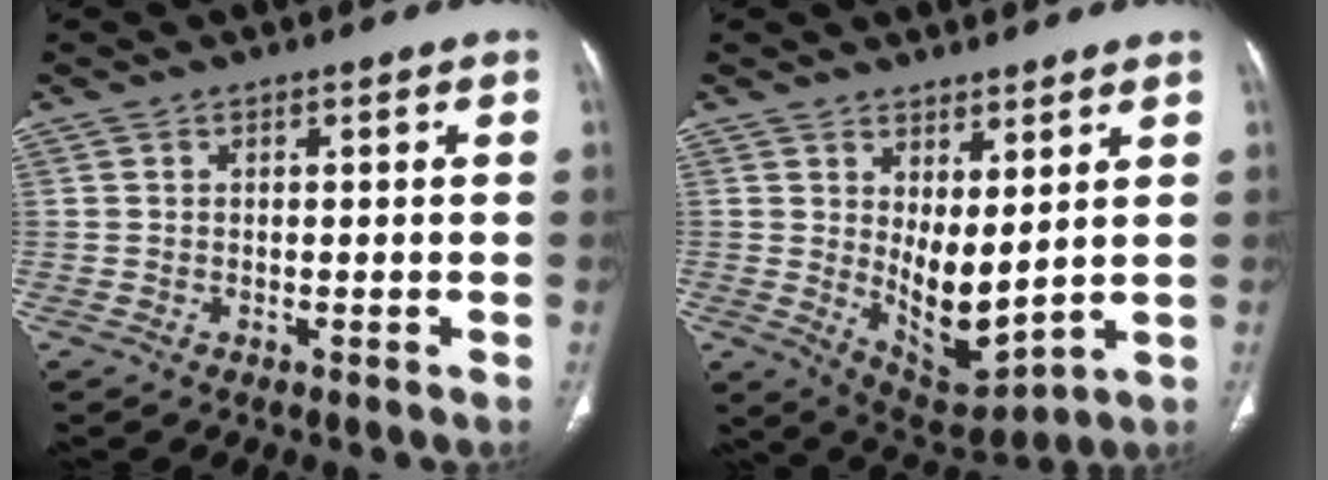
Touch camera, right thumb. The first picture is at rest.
{"total": 9.6, "force": [2.2, 4.3, 8.3], "torque": [-0.117, -0.038, 0.060]}